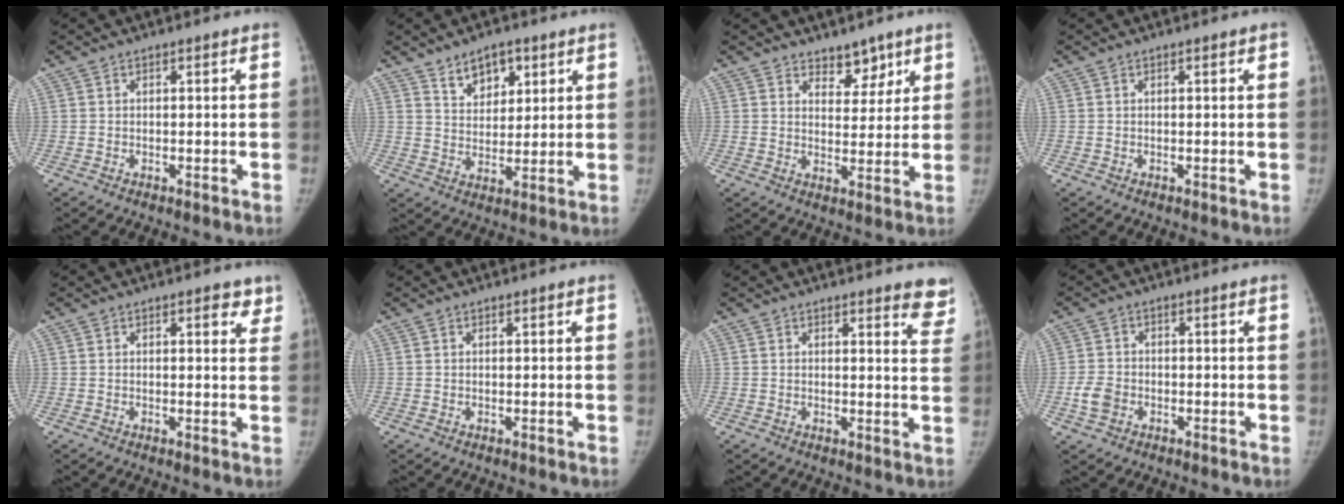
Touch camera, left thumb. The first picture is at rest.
{"total": 7.1, "force": [4.4, 4.2, 3.6], "torque": [-0.026, -0.029, 0.078]}
{"total": 5.1, "force": [3.9, 2.9, 1.6], "torque": [0.015, -0.027, 0.061]}
{"total": 0.5, "force": [0.2, 0.1, 0.4], "torque": [-0.007, 0.000, 0.003]}
{"total": 3.1, "force": [1.9, 1.4, 2.0], "torque": [-0.003, -0.008, 0.020]}
{"total": 0.0}
{"total": 6.7, "force": [5.8, 1.8, 2.9], "torque": [-0.001, -0.033, 0.043]}
{"total": 3.8, "force": [-1.3, 3.0, 2.0], "torque": [-0.035, 0.009, -0.025]}